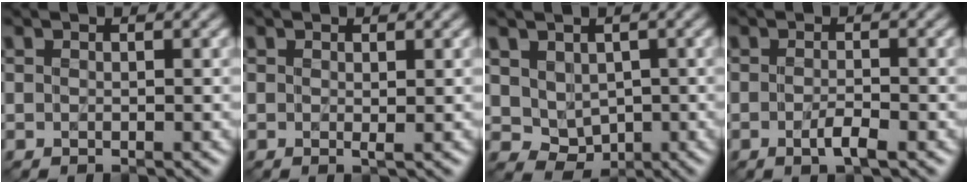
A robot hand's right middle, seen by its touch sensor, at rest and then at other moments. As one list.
[{"total": 0.5, "force": [0.4, 0.0, 0.4], "torque": [-0.007, 0.000, 0.006]}, {"total": 4.1, "force": [0.5, 3.4, 2.2], "torque": [-0.038, -0.005, 0.012]}, {"total": 1.9, "force": [-1.1, 0.4, 1.4], "torque": [-0.029, -0.001, -0.021]}]